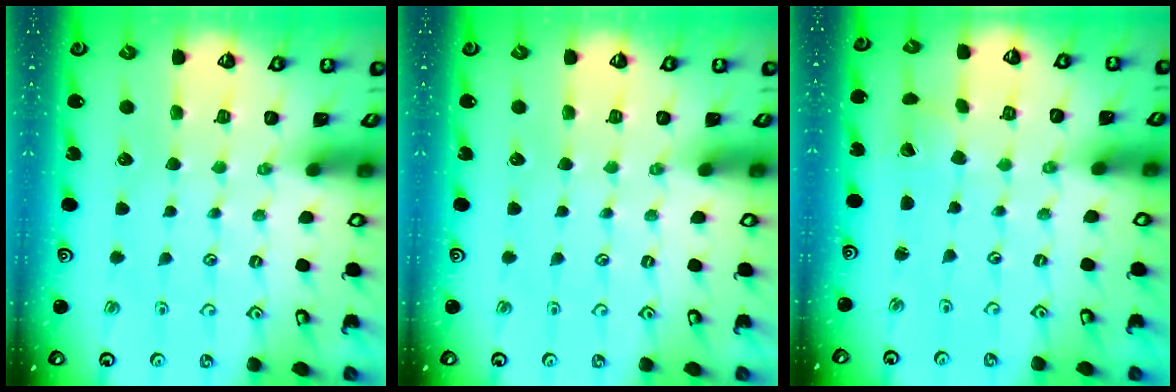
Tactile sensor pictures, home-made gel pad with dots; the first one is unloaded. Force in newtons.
{"total": 0.0}
{"total": 1.9, "press": 1.8, "slide": 0.3}